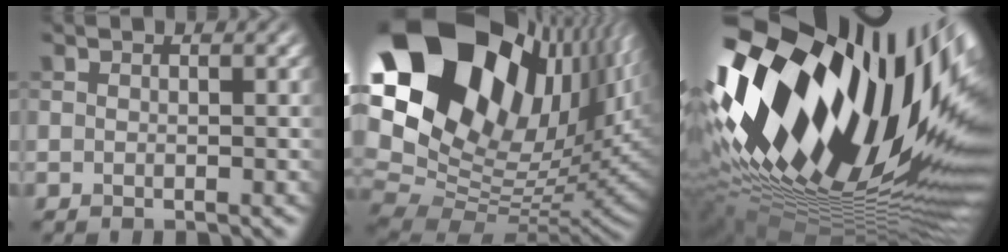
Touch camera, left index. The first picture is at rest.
{"total": 22.1, "force": [9.5, 13.6, 14.6], "torque": [-0.274, 0.032, 0.181]}
{"total": 21.7, "force": [2.9, 10.1, 19.0], "torque": [-0.337, -0.020, 0.034]}